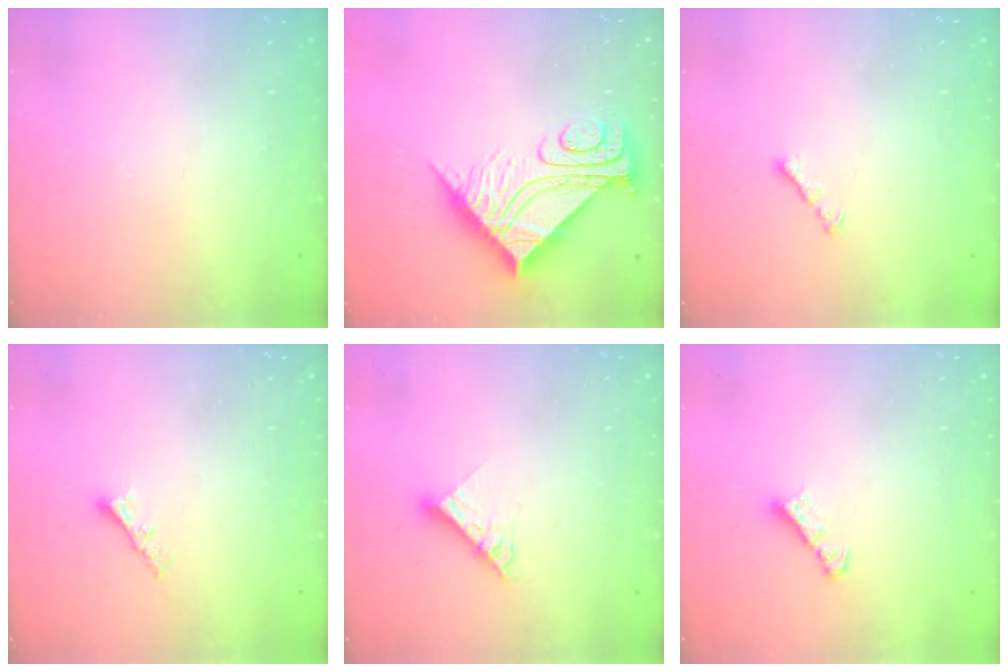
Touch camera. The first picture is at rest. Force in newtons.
{"total": 10.4, "press": 10.4, "slide": 1.1}
{"total": 0.9, "press": 0.8, "slide": 0.5}
{"total": 3.0, "press": 3.0, "slide": 0.1}
{"total": 7.9, "press": 7.9, "slide": 0.8}
{"total": 3.0, "press": 3.0, "slide": 0.4}